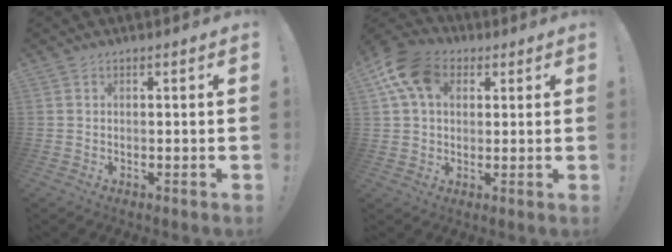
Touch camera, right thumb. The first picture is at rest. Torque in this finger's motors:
{"motor_torque": [1.36, 1.77, 0.39, -0.22, 0.14]}